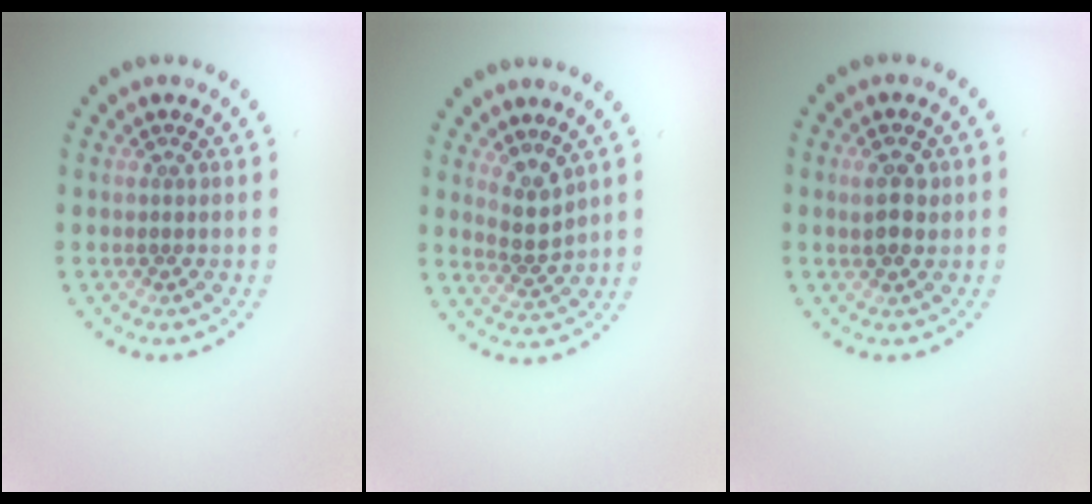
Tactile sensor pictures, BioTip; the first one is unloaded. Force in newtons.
{"total": 2.4, "press": 1.8, "slide": 1.6}
{"total": 2.4, "press": 2.4, "slide": 0.5}